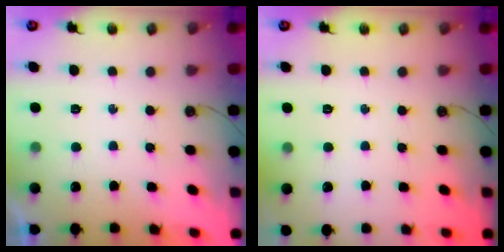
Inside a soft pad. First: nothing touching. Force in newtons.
{"total": 0.0}